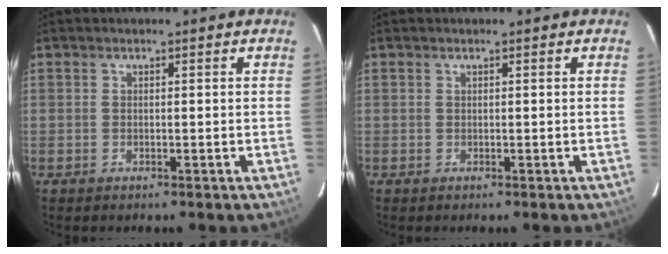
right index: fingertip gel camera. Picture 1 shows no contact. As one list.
[{"total": 0.0}]